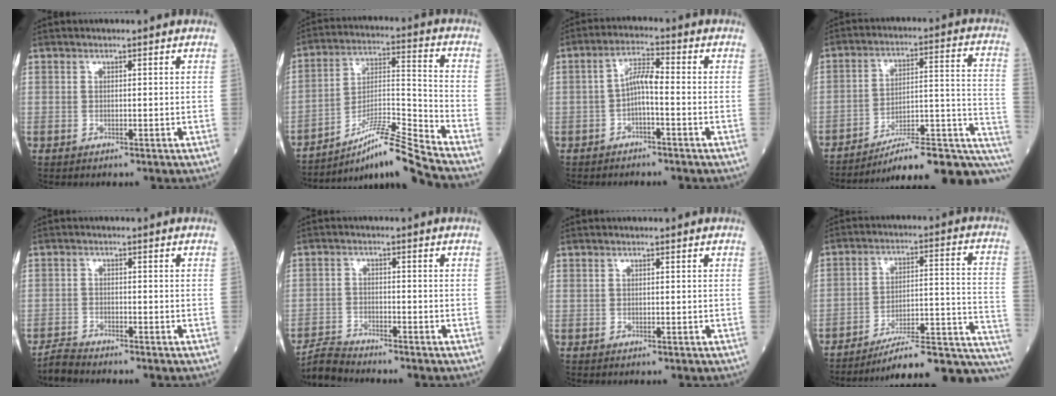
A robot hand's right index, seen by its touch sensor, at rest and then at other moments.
{"total": 12.5, "force": [-10.6, -2.1, 6.4], "torque": [-0.113, 0.007, -0.184]}
{"total": 4.4, "force": [-1.0, 1.0, 4.2], "torque": [-0.079, 0.014, -0.021]}
{"total": 20.5, "force": [-15.5, 3.4, 13.1], "torque": [-0.101, 0.045, -0.215]}
{"total": 2.4, "force": [-2.4, -0.2, 0.0], "torque": [-0.002, -0.013, -0.049]}
{"total": 3.7, "force": [-3.6, -0.4, -0.3], "torque": [0.003, -0.018, -0.070]}
{"total": 0.0}
{"total": 19.7, "force": [-16.5, 3.0, 10.3], "torque": [-0.067, 0.048, -0.232]}